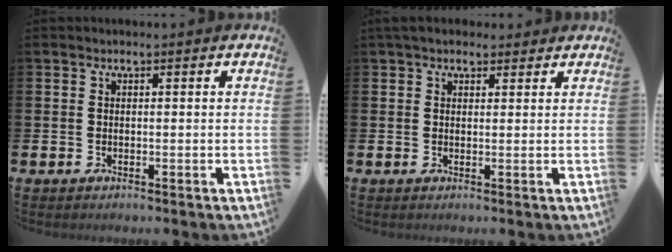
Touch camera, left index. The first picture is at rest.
{"total": 3.1, "force": [2.6, 1.5, 0.5], "torque": [0.004, -0.009, 0.042]}